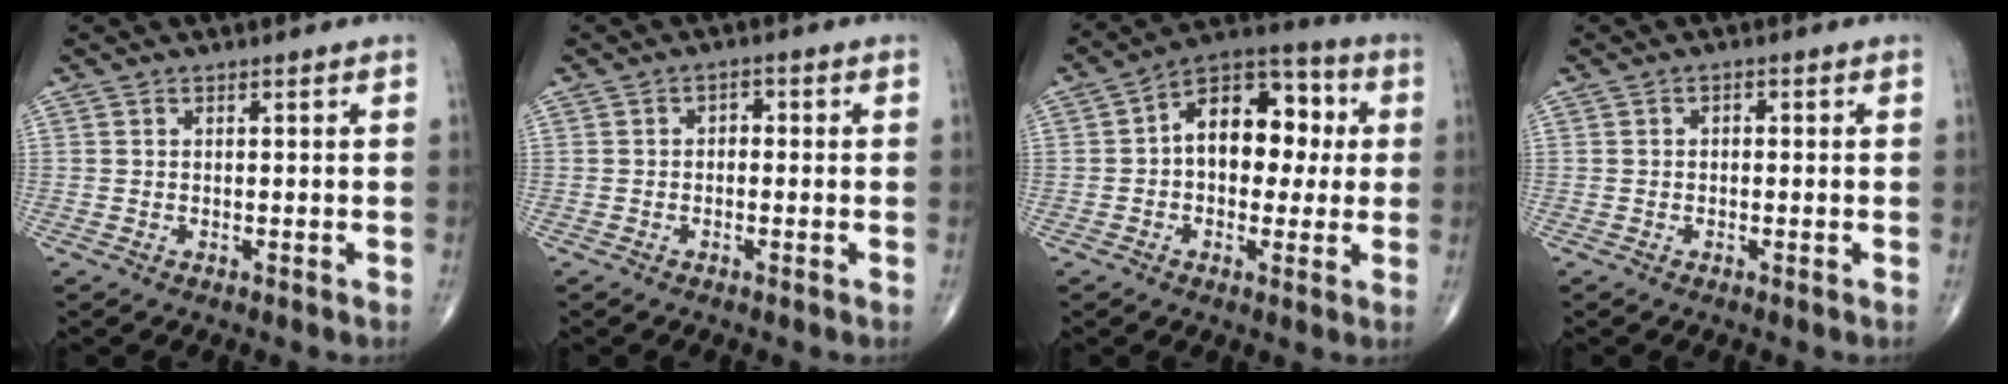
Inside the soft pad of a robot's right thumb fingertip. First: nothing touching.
{"total": 1.3, "force": [-0.1, 0.9, 0.8], "torque": [-0.003, 0.004, -0.007]}
{"total": 14.6, "force": [1.5, 9.4, 11.1], "torque": [-0.121, 0.033, 0.009]}
{"total": 0.9, "force": [0.0, 0.7, 0.6], "torque": [-0.002, 0.002, -0.005]}